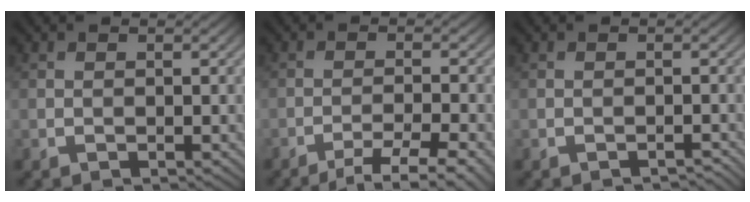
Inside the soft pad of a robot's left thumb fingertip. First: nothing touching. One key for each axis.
{"total": 3.9, "fx": -2.8, "fy": 0.1, "fz": 2.8, "tx": -0.050, "ty": 0.004, "tz": -0.043}
{"total": 1.1, "fx": -1.1, "fy": -0.1, "fz": -0.1, "tx": 0.007, "ty": 0.004, "tz": -0.021}